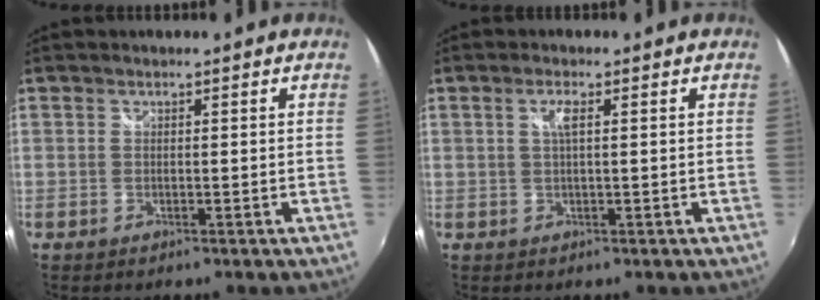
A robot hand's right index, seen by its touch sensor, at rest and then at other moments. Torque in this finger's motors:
{"motor_torque": [0.22, -0.05, 0.10, 0.06]}